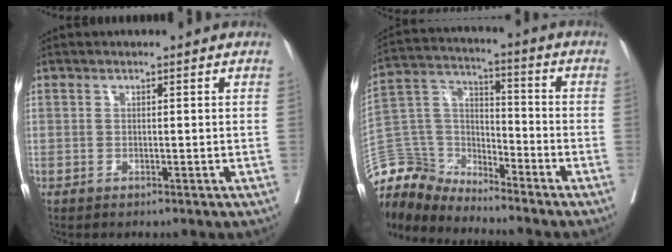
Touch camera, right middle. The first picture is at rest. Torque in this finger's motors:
{"motor_torque": [0.32, -0.36, 0.22, 0.01]}